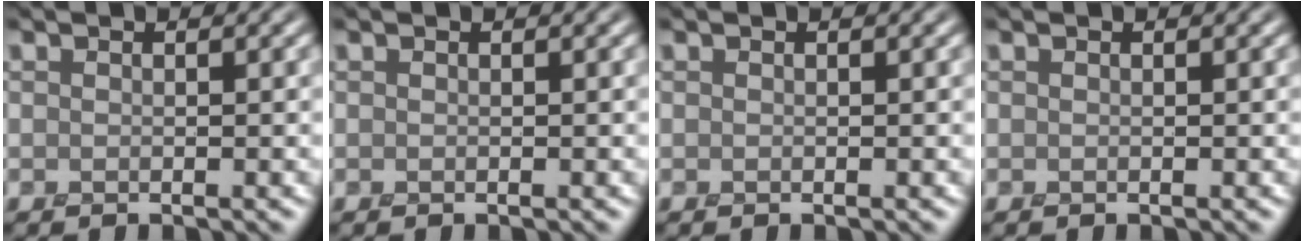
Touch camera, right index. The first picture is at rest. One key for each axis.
{"total": 0.0}
{"total": 0.0}
{"total": 0.0}